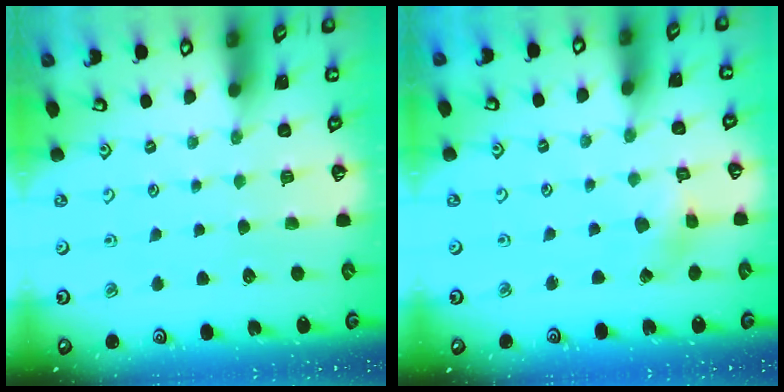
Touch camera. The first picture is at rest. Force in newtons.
{"total": 2.5, "press": 2.5, "slide": 0.2}